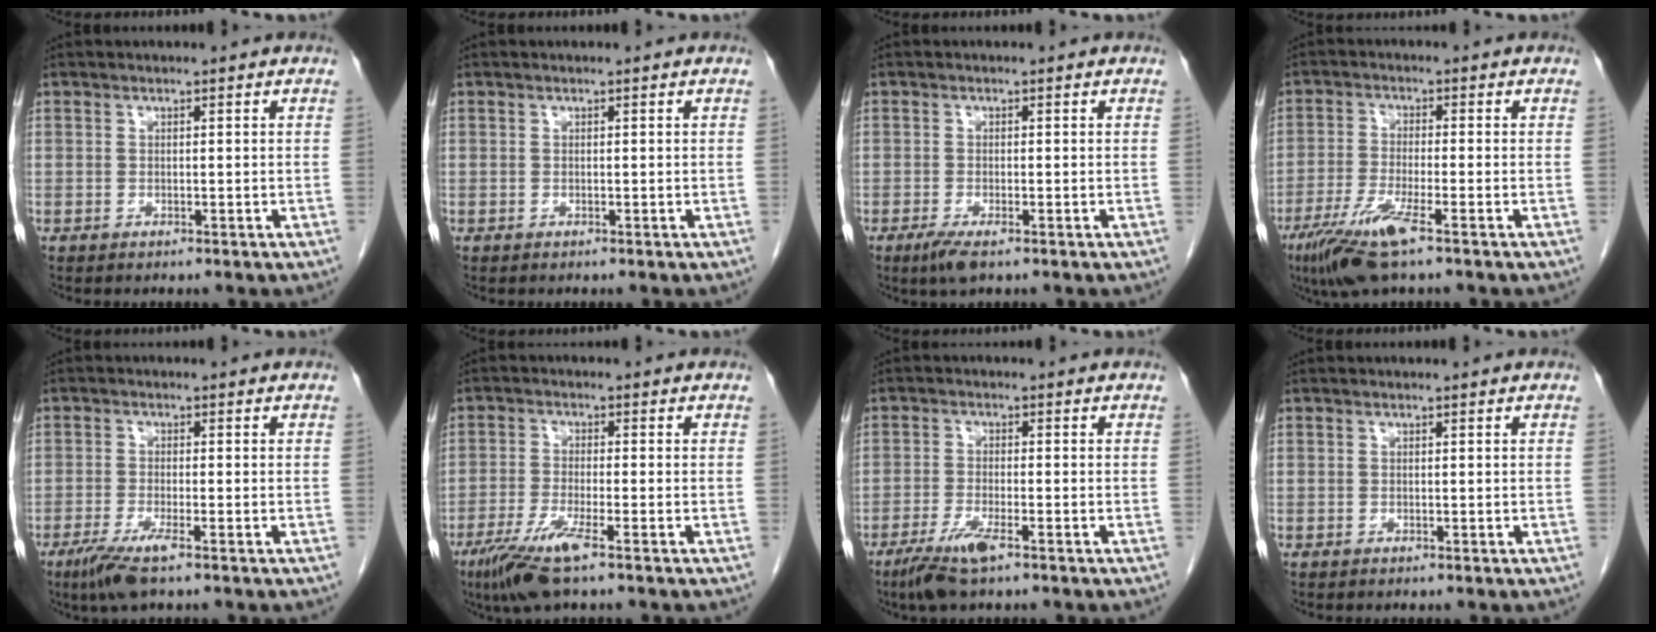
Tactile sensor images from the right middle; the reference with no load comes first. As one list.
[{"total": 0.0}, {"total": 2.9, "force": [-1.8, 0.6, 2.3], "torque": [-0.048, -0.008, -0.033]}, {"total": 8.0, "force": [-4.8, 0.4, 6.4], "torque": [-0.132, -0.022, -0.090]}, {"total": 5.0, "force": [-3.1, 0.2, 3.9], "torque": [-0.080, -0.015, -0.059]}, {"total": 7.1, "force": [-4.4, 0.2, 5.6], "torque": [-0.113, -0.020, -0.082]}, {"total": 5.3, "force": [-3.4, 0.5, 4.0], "torque": [-0.089, -0.013, -0.064]}, {"total": 0.0}]